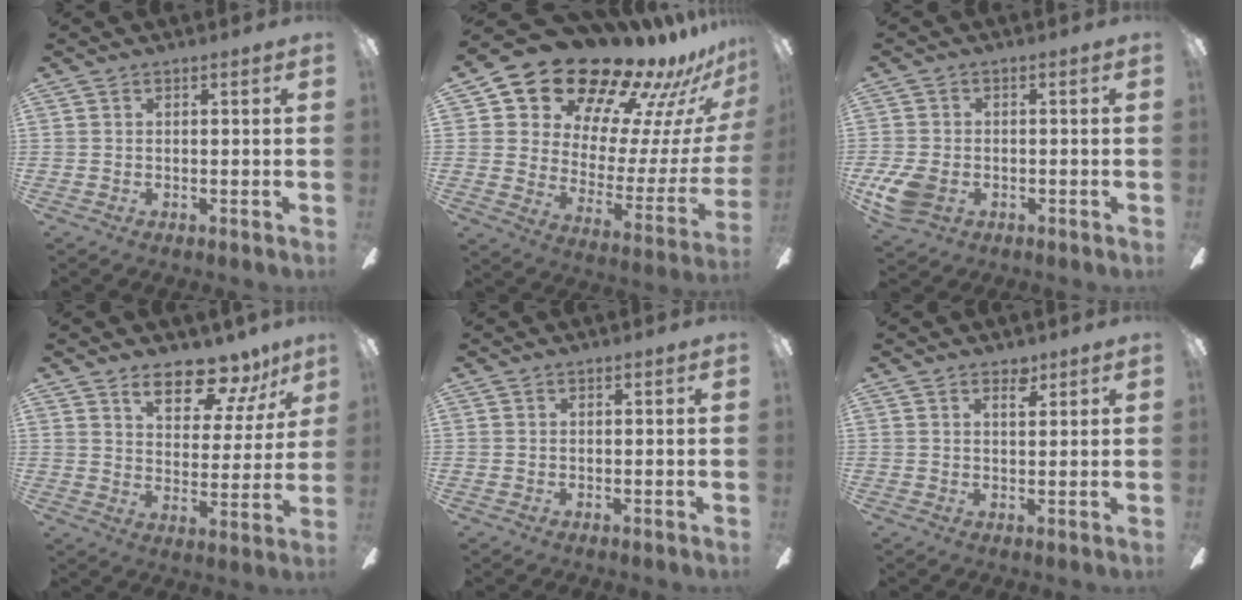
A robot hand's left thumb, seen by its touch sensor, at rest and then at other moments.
{"total": 20.9, "force": [18.9, 6.9, 5.9], "torque": [-0.112, -0.149, 0.336]}
{"total": 7.5, "force": [-2.4, 5.1, 4.8], "torque": [-0.112, 0.006, -0.042]}
{"total": 11.9, "force": [9.5, 4.8, 5.4], "torque": [-0.075, -0.064, 0.170]}
{"total": 0.0}
{"total": 3.1, "force": [2.2, 1.4, 1.6], "torque": [-0.013, -0.008, 0.035]}